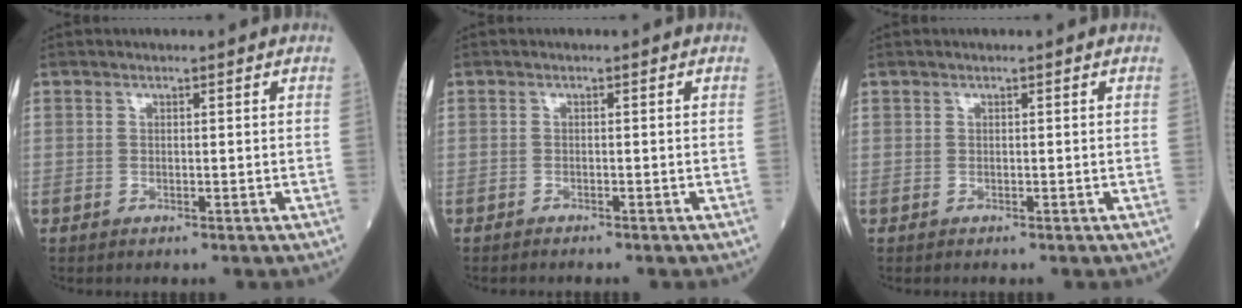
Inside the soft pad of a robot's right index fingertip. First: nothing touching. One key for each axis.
{"total": 0.9, "fx": -0.9, "fy": 0.0, "fz": 0.3, "tx": -0.008, "ty": -0.001, "tz": -0.013}
{"total": 0.0}